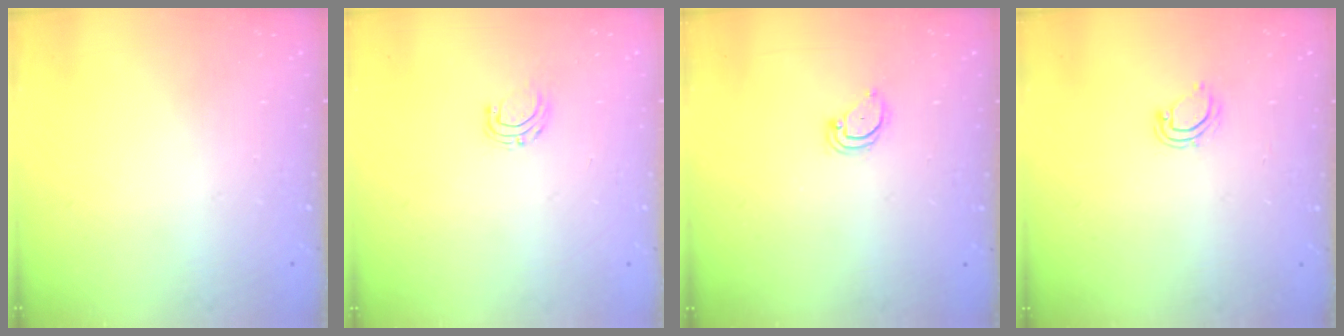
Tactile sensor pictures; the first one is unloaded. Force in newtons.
{"total": 4.5, "press": 4.5, "slide": 0.4}
{"total": 3.7, "press": 3.7, "slide": 0.3}
{"total": 4.8, "press": 4.8, "slide": 0.4}